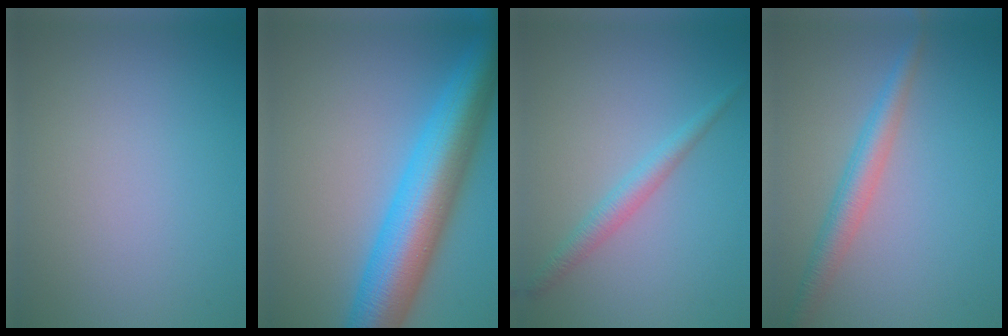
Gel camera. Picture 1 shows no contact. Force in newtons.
{"total": 11.0, "press": 11.0, "slide": 0.3}
{"total": 2.2, "press": 2.2, "slide": 0.1}
{"total": 3.2, "press": 3.2, "slide": 0.1}